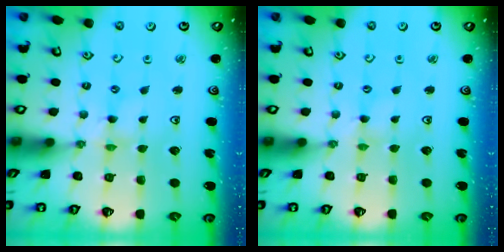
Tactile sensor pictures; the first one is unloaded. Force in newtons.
{"total": 0.8, "press": 0.8, "slide": 0.1}